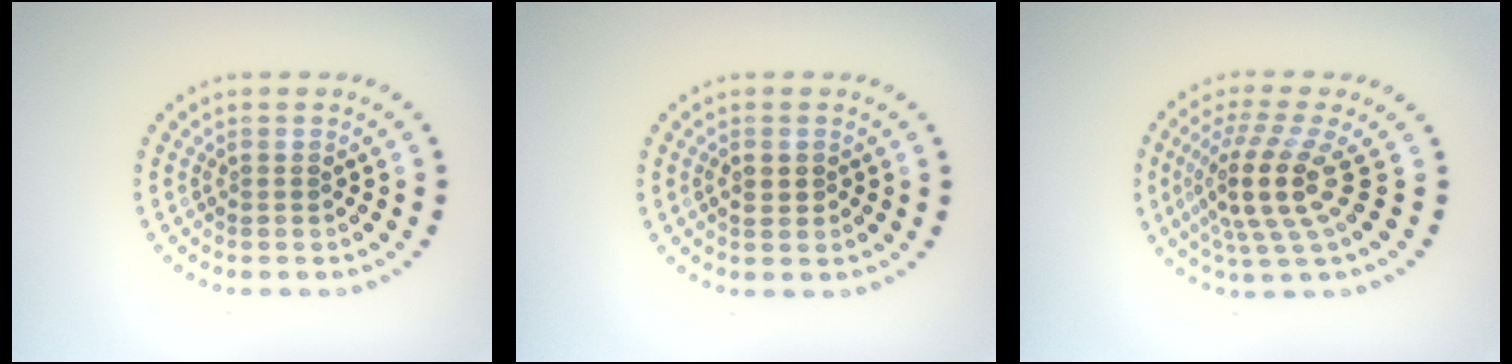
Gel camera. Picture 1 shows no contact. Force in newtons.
{"total": 1.0, "press": 0.9, "slide": 0.3}
{"total": 5.0, "press": 3.6, "slide": 3.6}